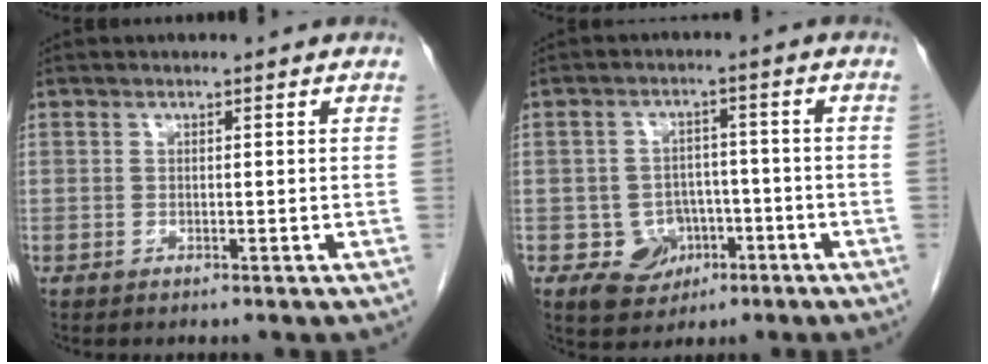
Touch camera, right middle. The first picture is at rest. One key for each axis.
{"total": 6.1, "fx": -2.6, "fy": 5.2, "fz": 1.8, "tx": -0.028, "ty": 0.011, "tz": -0.029}